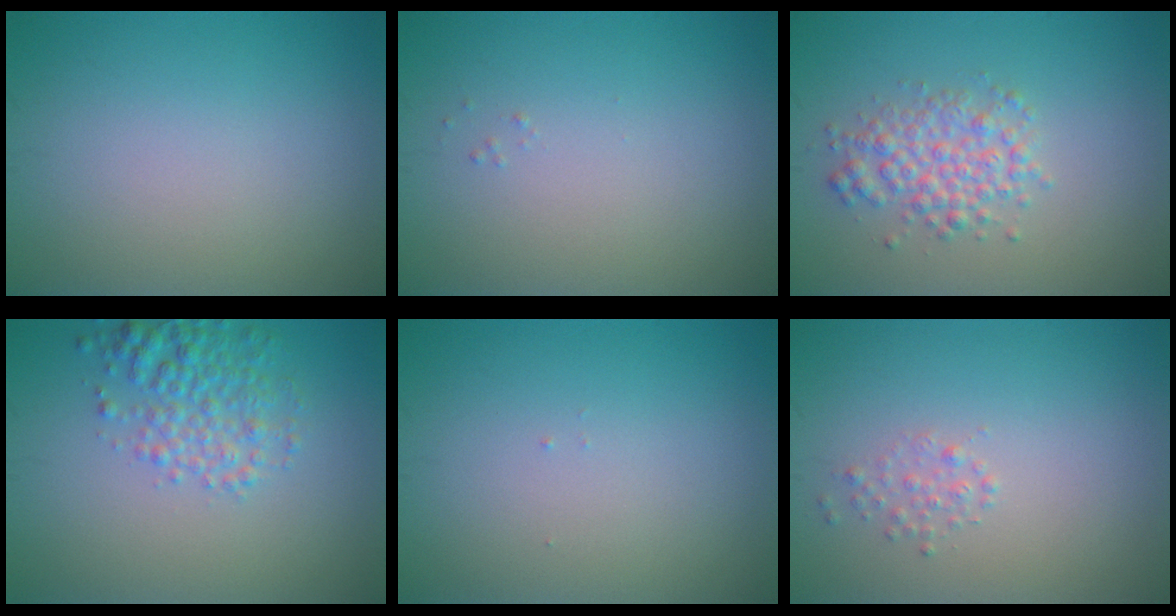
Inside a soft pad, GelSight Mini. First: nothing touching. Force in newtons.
{"total": 0.0}
{"total": 3.2, "press": 3.2, "slide": 0.1}
{"total": 3.7, "press": 3.7, "slide": 0.1}
{"total": 0.0}
{"total": 1.0, "press": 1.0, "slide": 0.1}